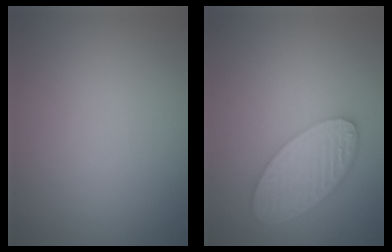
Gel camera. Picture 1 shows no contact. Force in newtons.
{"total": 5.7, "press": 4.4, "slide": 3.6}